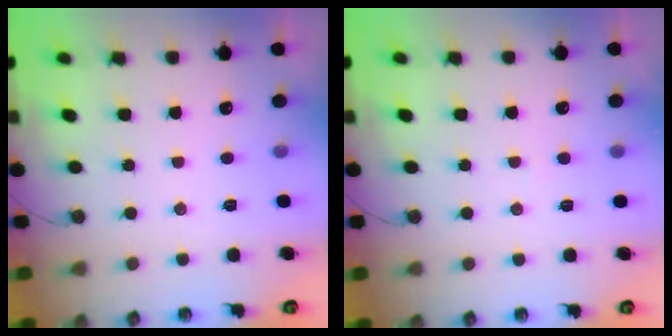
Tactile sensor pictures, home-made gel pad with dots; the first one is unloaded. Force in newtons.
{"total": 3.5, "press": 3.5, "slide": 0.4}